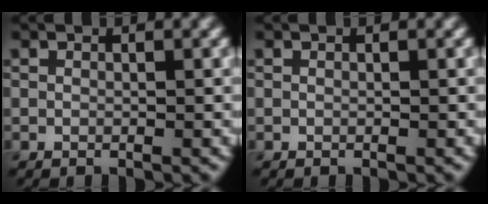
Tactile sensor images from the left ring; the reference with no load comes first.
{"total": 0.0}